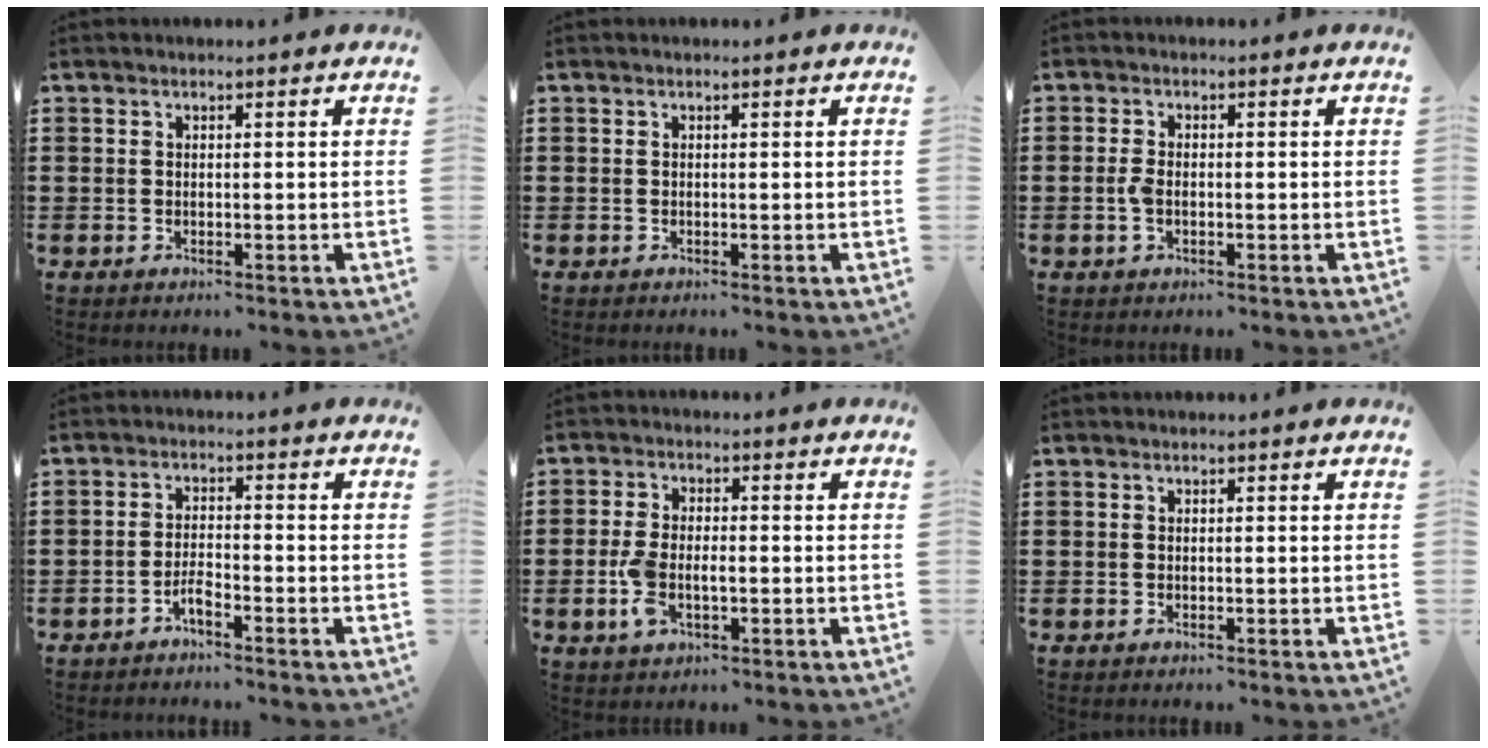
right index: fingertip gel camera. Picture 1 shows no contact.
{"total": 0.0}
{"total": 2.3, "force": [-0.6, 1.1, 2.0], "torque": [-0.053, -0.005, -0.016]}
{"total": 2.5, "force": [-2.0, 0.4, 1.4], "torque": [-0.036, 0.003, -0.040]}
{"total": 4.8, "force": [-1.1, 2.5, 3.9], "torque": [-0.098, -0.005, -0.026]}
{"total": 0.0}